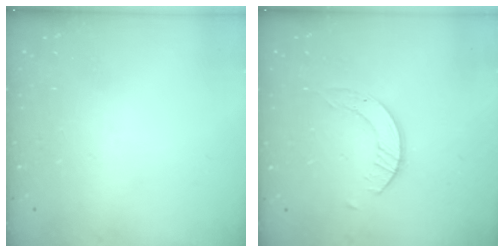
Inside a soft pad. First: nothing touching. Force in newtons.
{"total": 2.6, "press": 2.5, "slide": 0.3}